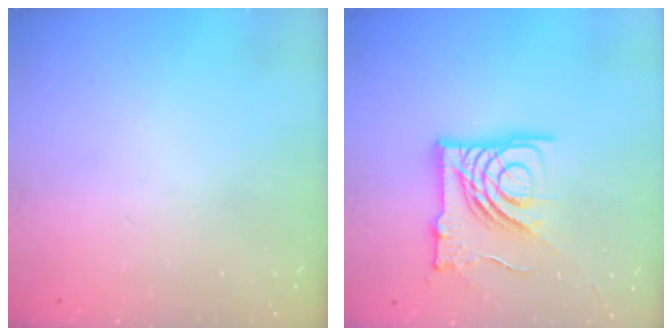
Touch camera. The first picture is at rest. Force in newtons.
{"total": 15.9, "press": 15.9, "slide": 1.7}